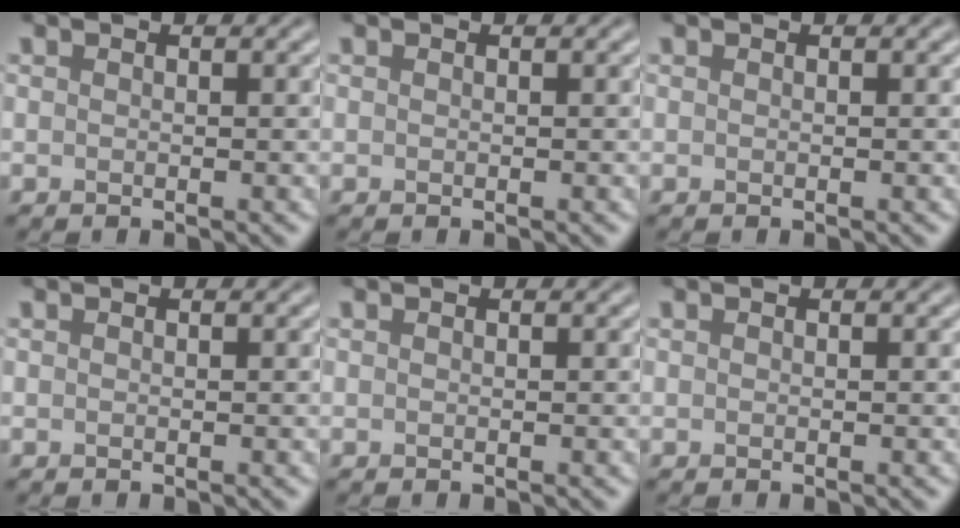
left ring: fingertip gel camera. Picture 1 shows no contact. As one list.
[{"total": 0.0}, {"total": 0.0}, {"total": 0.0}, {"total": 0.0}, {"total": 0.0}]